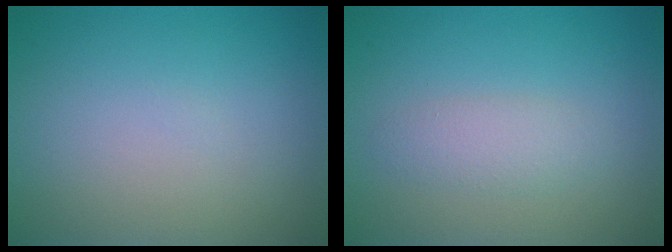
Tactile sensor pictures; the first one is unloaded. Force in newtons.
{"total": 1.9, "press": 1.9, "slide": 0.1}